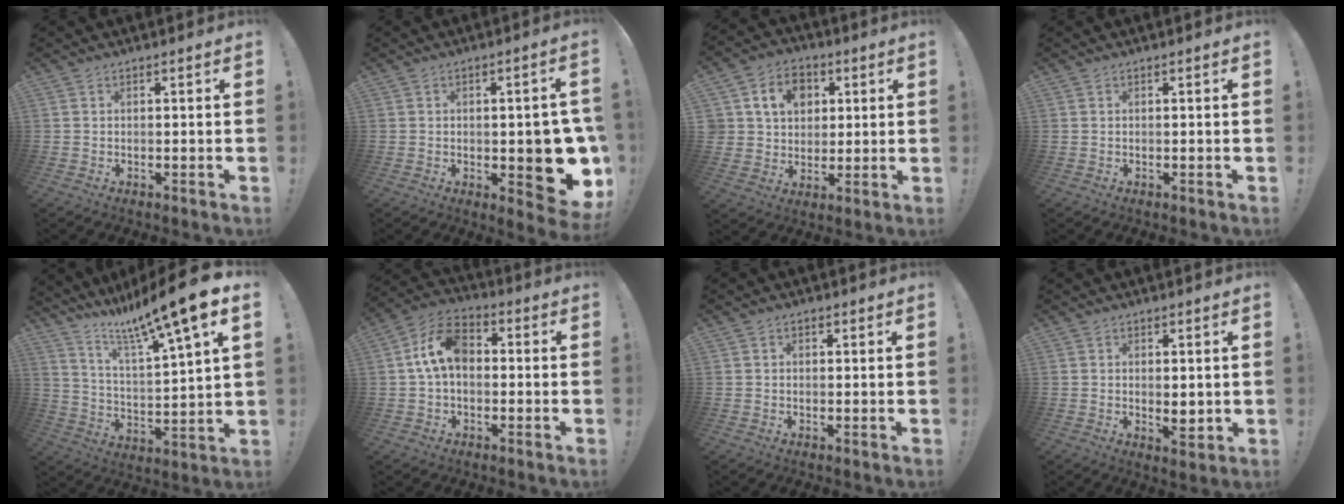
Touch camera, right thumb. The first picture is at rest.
{"total": 13.1, "force": [-2.4, 5.8, 11.5], "torque": [-0.118, -0.001, -0.026]}
{"total": 12.0, "force": [4.4, 9.9, 5.1], "torque": [-0.081, -0.009, 0.089]}
{"total": 0.0}
{"total": 14.4, "force": [10.9, 0.5, 9.3], "torque": [-0.163, -0.083, 0.170]}
{"total": 11.7, "force": [1.0, 7.8, 8.6], "torque": [-0.157, 0.015, 0.023]}
{"total": 1.1, "force": [0.3, 0.9, 0.6], "torque": [-0.005, 0.002, 0.005]}
{"total": 3.0, "force": [0.7, 1.7, 2.4], "torque": [-0.019, -0.008, 0.011]}